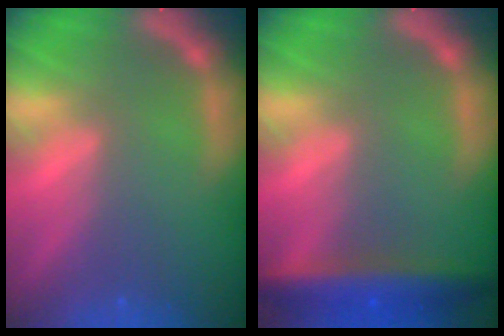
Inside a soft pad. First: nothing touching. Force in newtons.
{"total": 6.0}